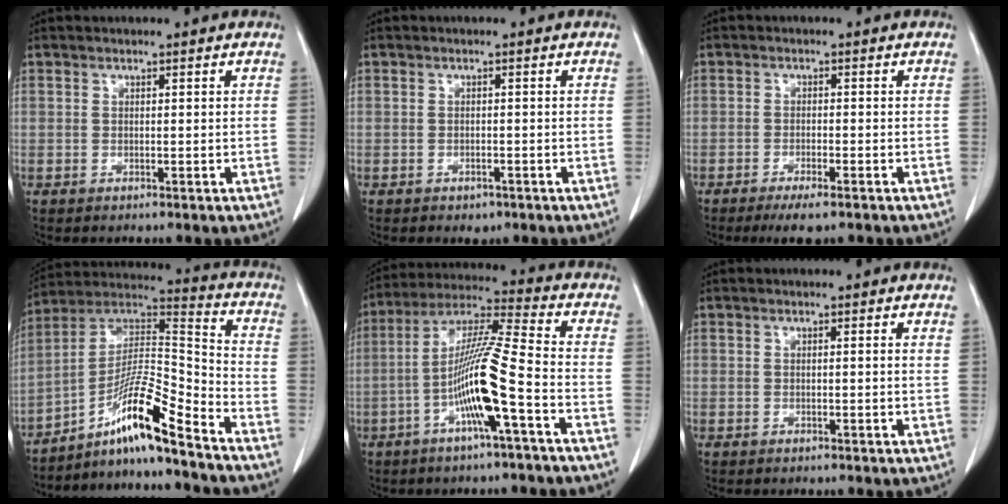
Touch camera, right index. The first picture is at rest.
{"total": 1.6, "force": [-0.9, 1.1, 0.7], "torque": [-0.012, 0.002, -0.003]}
{"total": 4.2, "force": [-2.9, 0.8, 2.9], "torque": [-0.050, -0.007, -0.041]}
{"total": 13.1, "force": [-9.1, 0.0, 9.4], "torque": [-0.175, 0.018, -0.161]}
{"total": 12.5, "force": [-4.1, -0.2, 11.8], "torque": [-0.230, 0.009, -0.083]}
{"total": 0.7, "force": [0.3, -0.1, 0.6], "torque": [-0.009, 0.001, 0.003]}